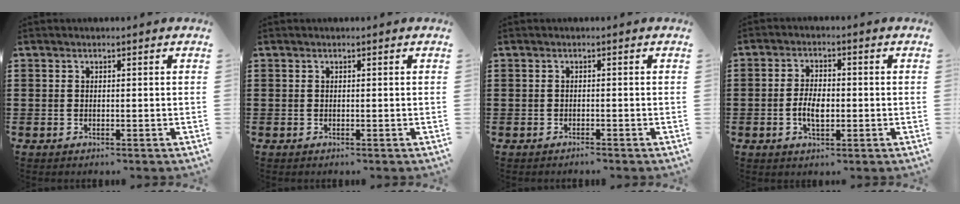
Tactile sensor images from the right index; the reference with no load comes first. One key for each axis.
{"total": 0.0}
{"total": 0.7, "fx": -0.7, "fy": 0.1, "fz": 0.0, "tx": -0.002, "ty": 0.000, "tz": -0.015}
{"total": 4.6, "fx": -0.9, "fy": 2.3, "fz": 3.9, "tx": -0.076, "ty": -0.003, "tz": -0.021}